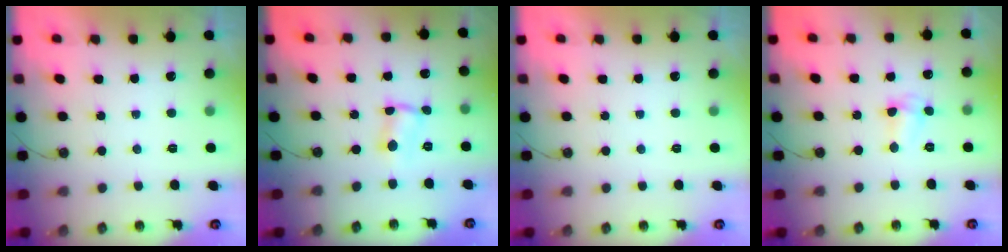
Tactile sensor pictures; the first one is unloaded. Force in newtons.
{"total": 2.9, "press": 1.3, "slide": 2.6}
{"total": 0.0}
{"total": 4.5, "press": 4.4, "slide": 0.6}